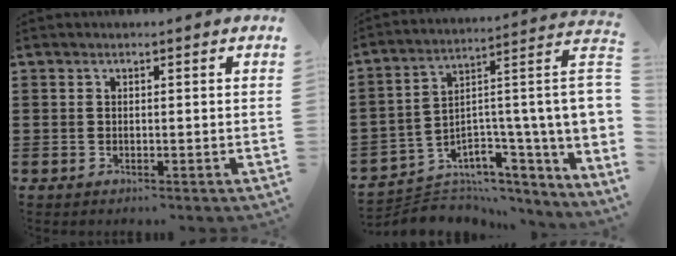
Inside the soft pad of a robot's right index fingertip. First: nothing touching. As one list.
[{"total": 6.5, "force": [-0.3, 2.9, 5.9], "torque": [-0.113, -0.023, -0.005]}]